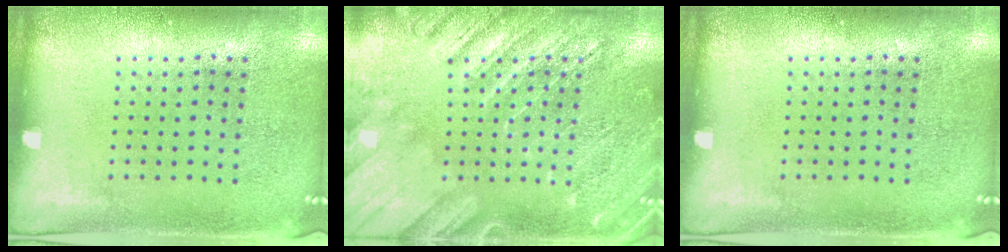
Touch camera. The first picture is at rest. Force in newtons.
{"total": 4.2, "press": 4.1, "slide": 0.5}
{"total": 0.0}